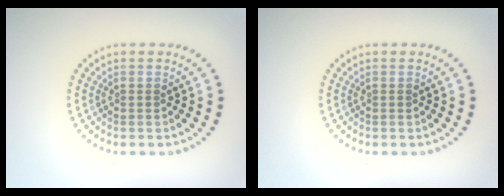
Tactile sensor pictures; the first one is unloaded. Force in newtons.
{"total": 0.0}